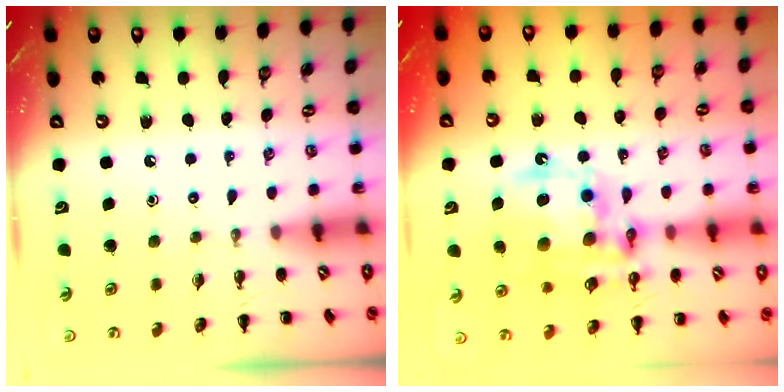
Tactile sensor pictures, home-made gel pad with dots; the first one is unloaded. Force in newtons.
{"total": 17.7, "press": 17.3, "slide": 4.0}